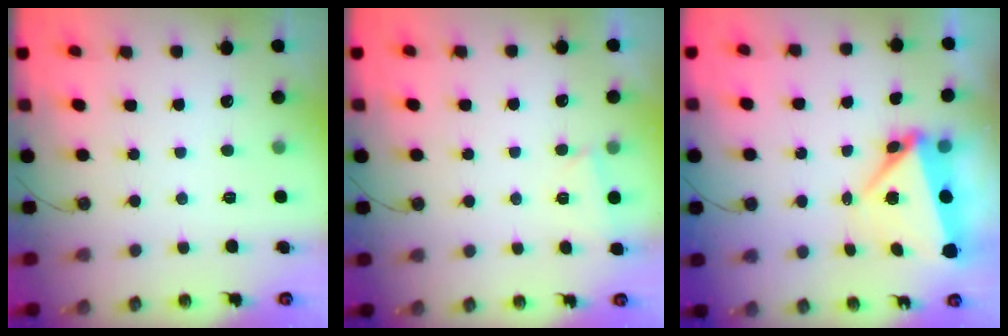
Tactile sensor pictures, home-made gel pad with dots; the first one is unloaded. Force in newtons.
{"total": 1.7, "press": 1.7, "slide": 0.5}
{"total": 7.3, "press": 7.2, "slide": 0.7}